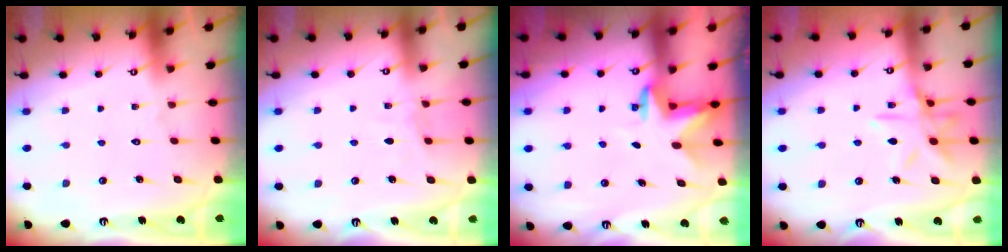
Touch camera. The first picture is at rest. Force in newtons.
{"total": 3.4, "press": 3.4, "slide": 0.4}
{"total": 3.1, "press": 3.0, "slide": 0.8}
{"total": 11.8, "press": 11.7, "slide": 0.9}